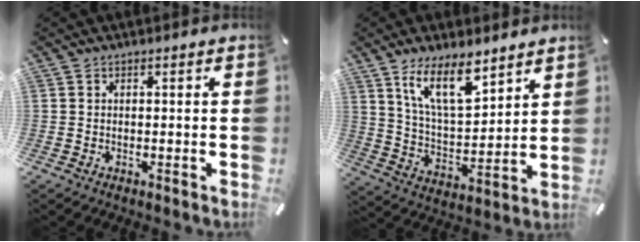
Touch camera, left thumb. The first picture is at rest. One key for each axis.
{"total": 14.2, "fx": 9.8, "fy": 5.6, "fz": 8.6, "tx": -0.171, "ty": -0.040, "tz": 0.177}